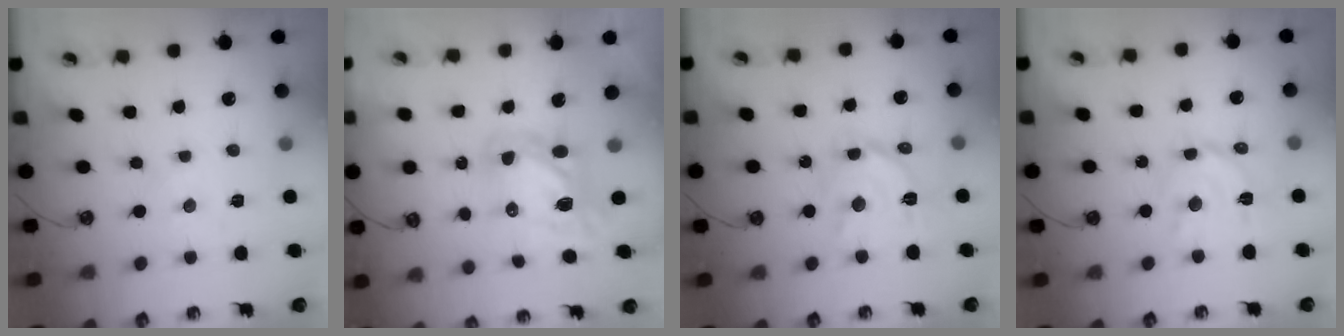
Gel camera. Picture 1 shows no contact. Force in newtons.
{"total": 11.0, "press": 10.9, "slide": 1.3}
{"total": 13.0, "press": 13.0, "slide": 0.9}
{"total": 12.2, "press": 12.2, "slide": 1.0}